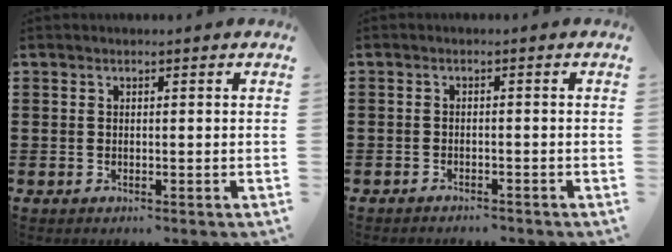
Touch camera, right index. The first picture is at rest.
{"total": 1.5, "force": [-1.5, 0.1, -0.1], "torque": [-0.003, 0.002, -0.032]}